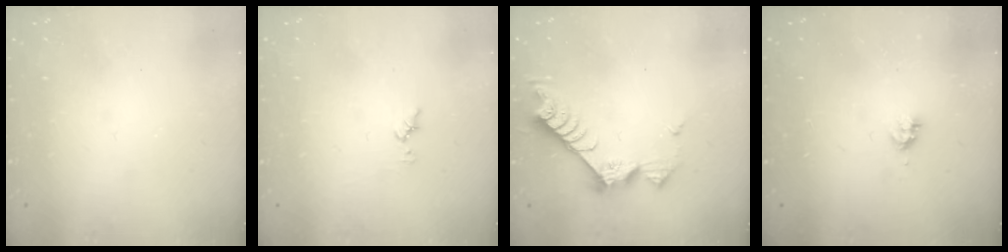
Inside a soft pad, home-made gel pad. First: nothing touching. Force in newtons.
{"total": 5.6, "press": 5.6, "slide": 0.5}
{"total": 8.4, "press": 8.3, "slide": 0.7}
{"total": 3.6, "press": 3.6, "slide": 0.5}